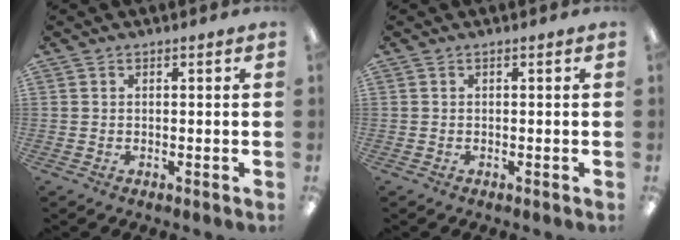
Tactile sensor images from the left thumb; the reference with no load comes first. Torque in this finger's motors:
{"motor_torque": [0.00, 0.00, 0.00, 0.00, 0.00]}